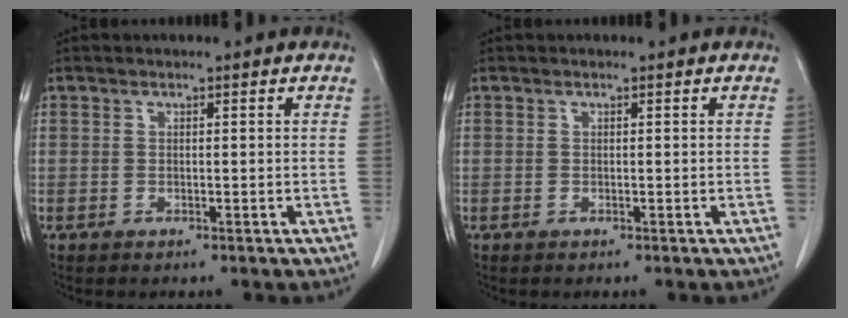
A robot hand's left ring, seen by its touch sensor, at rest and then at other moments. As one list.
[{"total": 0.0}]